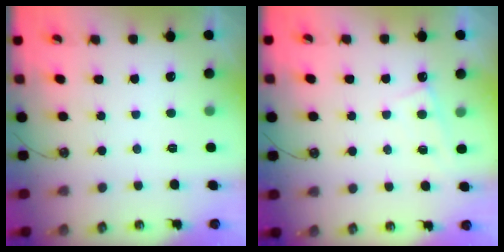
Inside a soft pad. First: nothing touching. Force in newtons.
{"total": 2.2, "press": 2.2, "slide": 0.2}